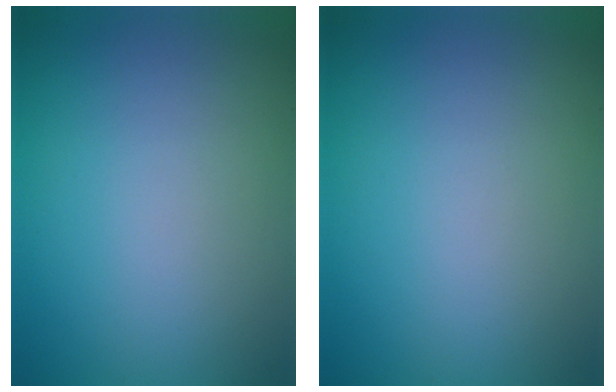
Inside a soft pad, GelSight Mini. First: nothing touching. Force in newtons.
{"total": 0.0}